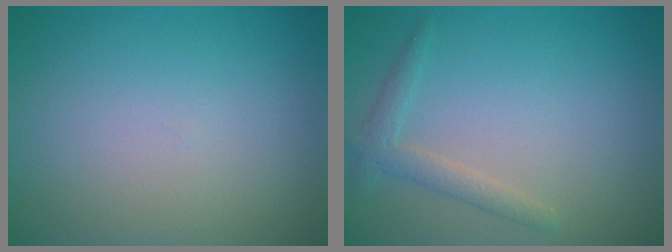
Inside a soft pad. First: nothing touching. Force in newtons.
{"total": 1.9, "press": 1.9, "slide": 0.1}